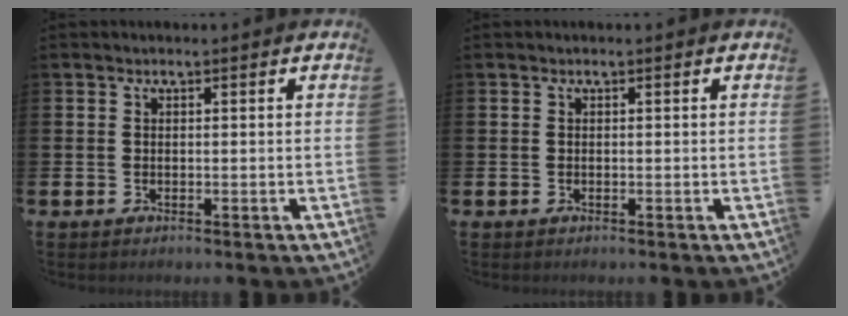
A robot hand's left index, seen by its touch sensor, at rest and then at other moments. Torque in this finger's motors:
{"motor_torque": [-0.21, -0.01, -0.05, -0.01]}